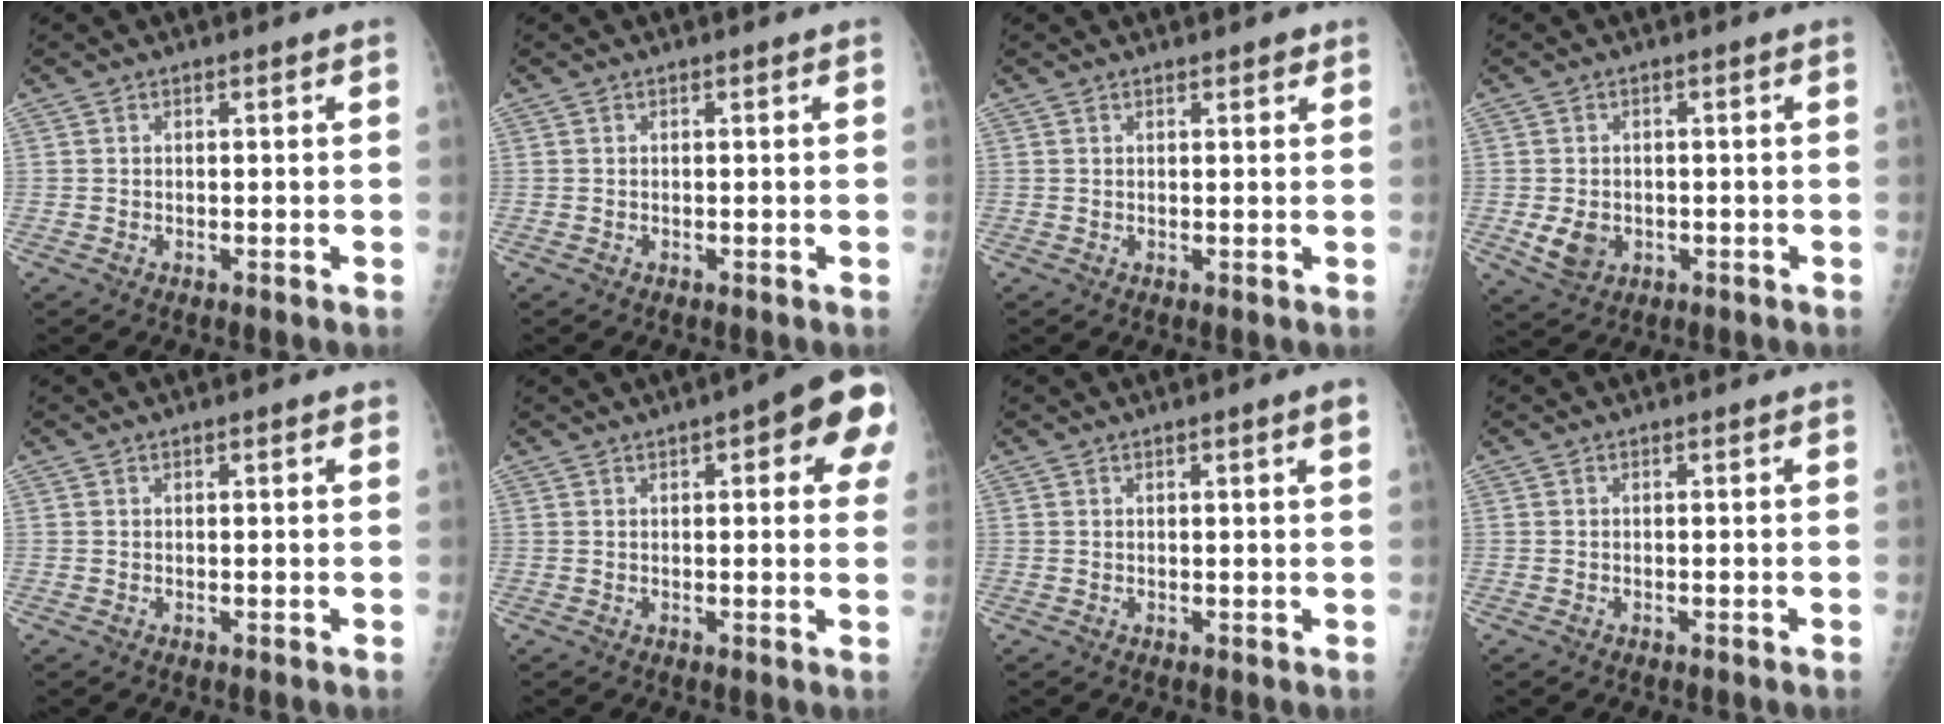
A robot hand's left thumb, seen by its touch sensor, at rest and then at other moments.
{"total": 0.0}
{"total": 1.5, "force": [1.0, 0.5, 0.9], "torque": [-0.009, -0.003, 0.012]}
{"total": 4.7, "force": [-1.0, 3.7, 2.7], "torque": [-0.040, 0.002, -0.008]}
{"total": 1.5, "force": [0.8, 0.4, 1.2], "torque": [-0.018, 0.000, 0.009]}
{"total": 12.3, "force": [4.8, 4.1, 10.6], "torque": [-0.099, 0.000, 0.046]}
{"total": 2.8, "force": [1.3, 0.1, 2.5], "torque": [-0.035, -0.003, 0.019]}
{"total": 0.0}